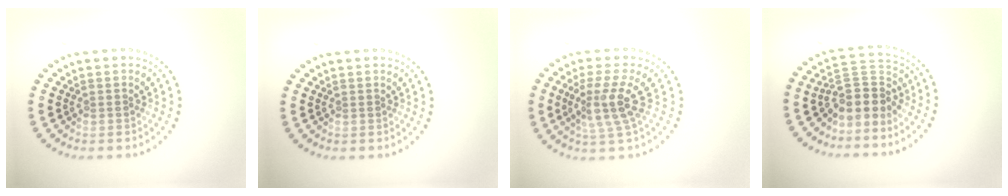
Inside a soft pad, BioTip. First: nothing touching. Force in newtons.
{"total": 0.0}
{"total": 3.6, "press": 2.8, "slide": 2.3}
{"total": 3.8, "press": 3.0, "slide": 2.4}